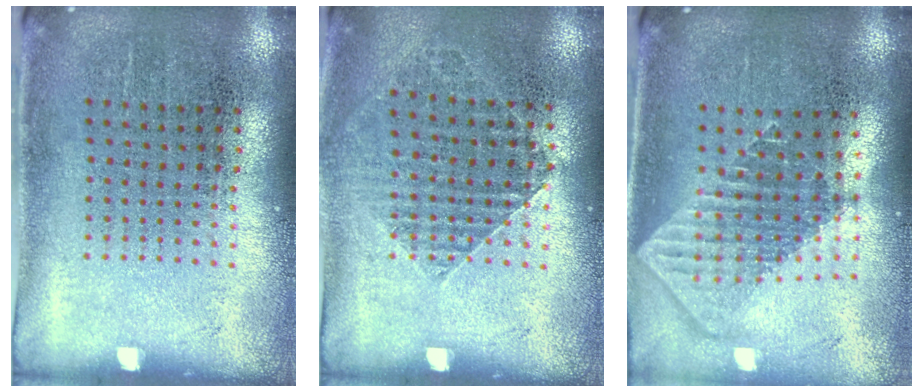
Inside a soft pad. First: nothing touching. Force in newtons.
{"total": 1.0, "press": 1.0, "slide": 0.2}
{"total": 1.8, "press": 1.5, "slide": 1.1}